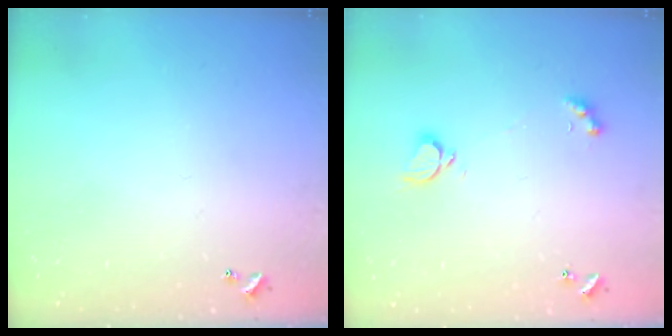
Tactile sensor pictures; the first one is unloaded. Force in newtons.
{"total": 1.8, "press": 1.7, "slide": 0.6}